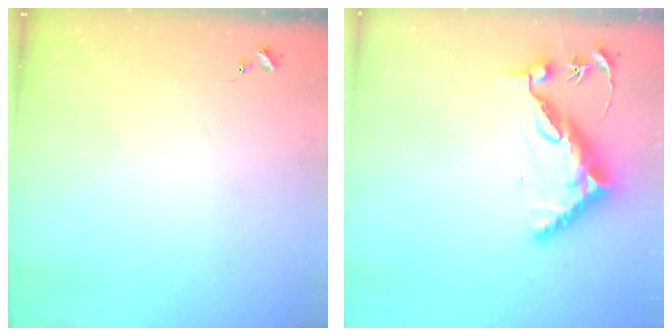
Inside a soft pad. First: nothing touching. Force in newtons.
{"total": 12.2, "press": 12.1, "slide": 0.7}